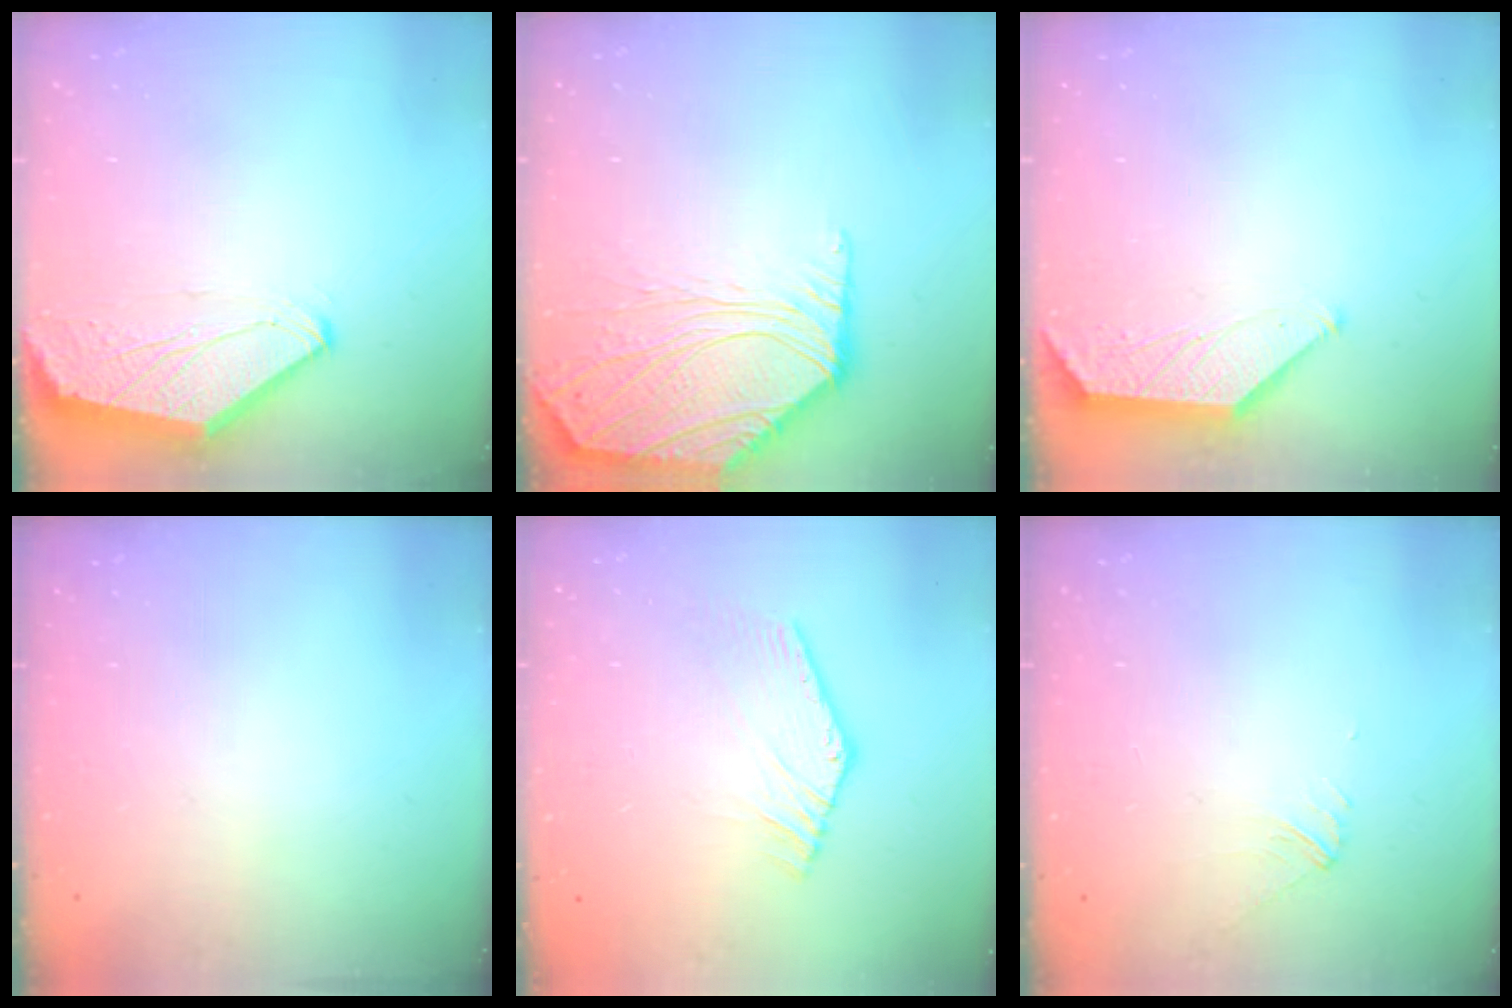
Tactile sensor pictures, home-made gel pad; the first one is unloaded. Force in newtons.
{"total": 8.1, "press": 8.0, "slide": 1.2}
{"total": 1.5, "press": 1.4, "slide": 0.3}
{"total": 0.0}
{"total": 2.3, "press": 2.3, "slide": 0.2}
{"total": 2.7, "press": 2.7, "slide": 0.5}